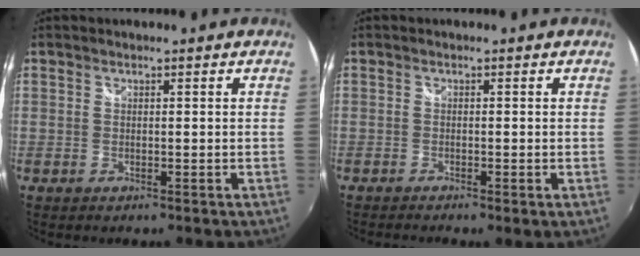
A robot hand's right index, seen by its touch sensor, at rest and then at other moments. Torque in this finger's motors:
{"motor_torque": [0.91, -0.89, 0.19, 0.02]}